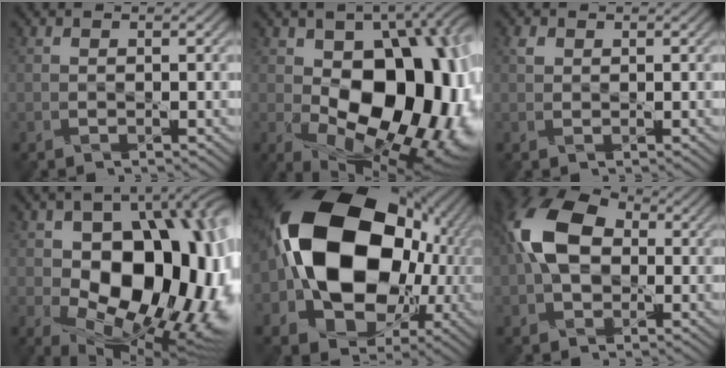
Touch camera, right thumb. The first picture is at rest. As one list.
[{"total": 18.1, "force": [-0.4, 11.3, 14.2], "torque": [-0.186, -0.034, 0.019]}, {"total": 0.9, "force": [0.7, 0.5, 0.1], "torque": [-0.004, 0.003, 0.011]}, {"total": 18.0, "force": [-0.7, 12.1, 13.3], "torque": [-0.163, -0.022, 0.011]}, {"total": 21.3, "force": [1.5, 15.7, 14.4], "torque": [-0.322, -0.022, 0.037]}, {"total": 11.1, "force": [0.6, 7.5, 8.2], "torque": [-0.196, 0.024, -0.007]}]